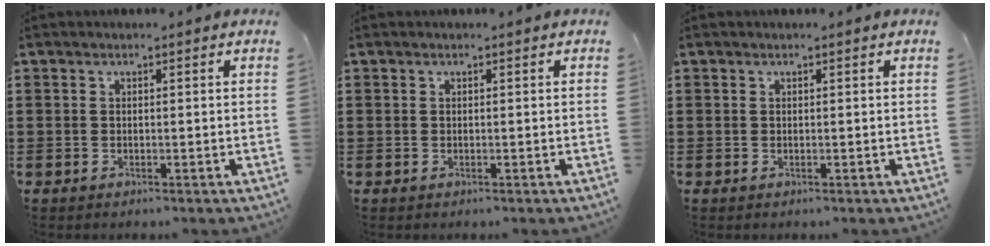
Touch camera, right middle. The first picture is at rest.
{"total": 0.0}
{"total": 0.0}